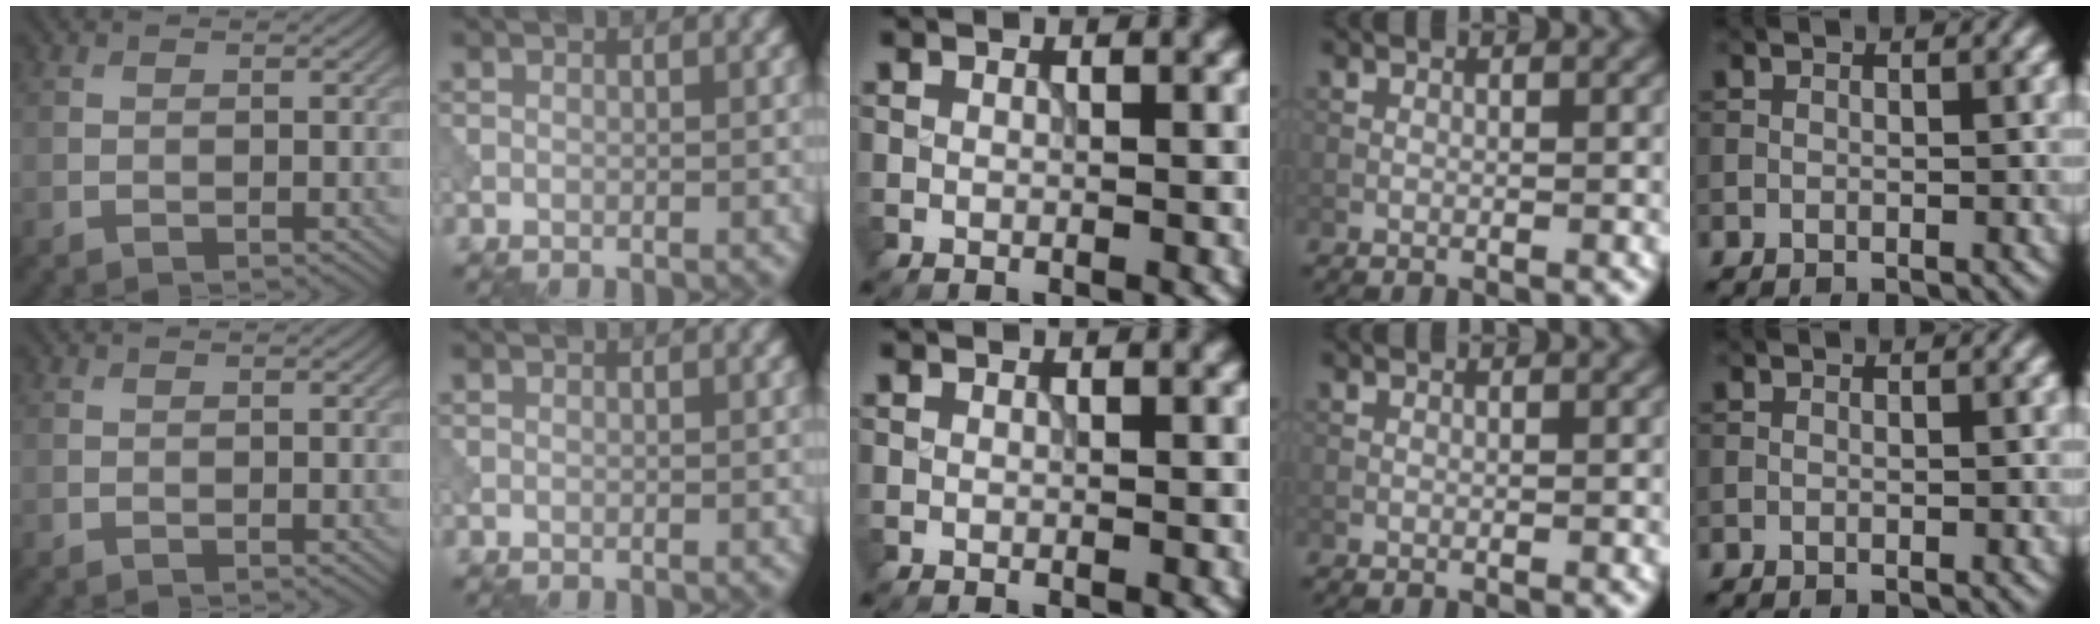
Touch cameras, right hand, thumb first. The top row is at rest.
{}